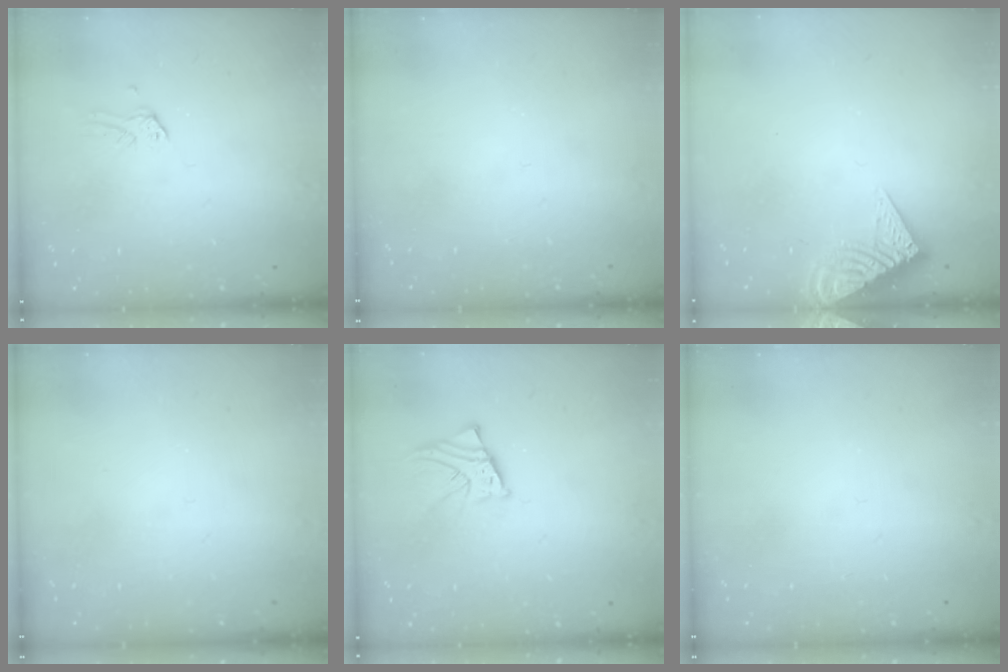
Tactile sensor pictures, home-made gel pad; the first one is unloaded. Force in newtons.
{"total": 0.0}
{"total": 10.8, "press": 10.7, "slide": 0.9}
{"total": 0.0}
{"total": 2.8, "press": 2.8, "slide": 0.2}
{"total": 0.0}